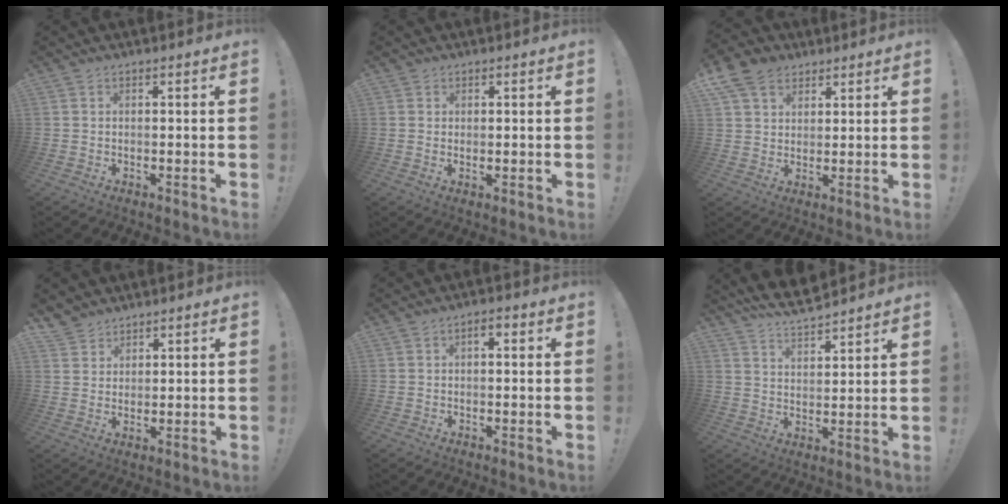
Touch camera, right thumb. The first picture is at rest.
{"total": 1.2, "force": [0.8, 0.8, 0.3], "torque": [0.002, -0.002, 0.015]}
{"total": 9.7, "force": [5.8, 6.9, 3.7], "torque": [-0.061, -0.024, 0.116]}
{"total": 4.2, "force": [3.6, 2.1, 0.3], "torque": [-0.004, -0.026, 0.069]}
{"total": 2.0, "force": [0.0, 1.0, 1.7], "torque": [-0.025, 0.006, -0.004]}
{"total": 8.4, "force": [7.6, 2.0, 3.0], "torque": [-0.065, -0.050, 0.142]}